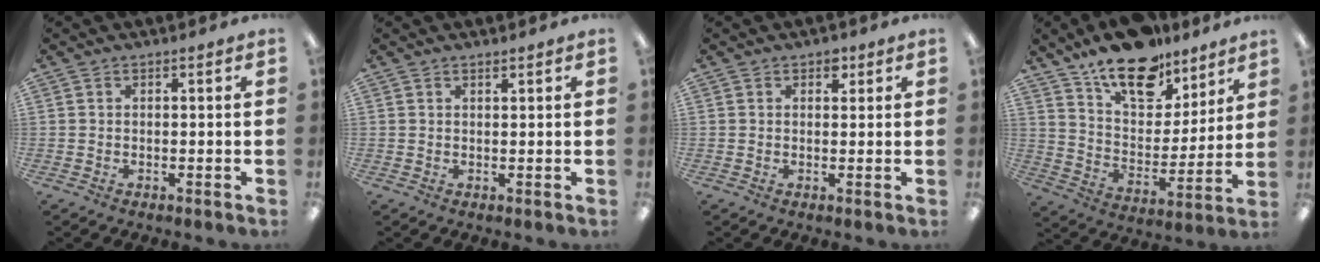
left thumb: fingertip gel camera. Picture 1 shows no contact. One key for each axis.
{"total": 0.8, "fx": 0.7, "fy": 0.1, "fz": 0.2, "tx": -0.005, "ty": -0.001, "tz": 0.014}
{"total": 2.5, "fx": 1.4, "fy": 1.6, "fz": 1.2, "tx": -0.009, "ty": -0.002, "tz": 0.022}
{"total": 17.9, "fx": 13.4, "fy": 8.8, "fz": 8.0, "tx": -0.141, "ty": -0.082, "tz": 0.239}